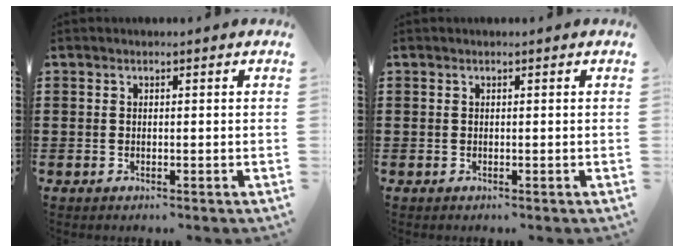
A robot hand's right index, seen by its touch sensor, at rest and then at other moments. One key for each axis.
{"total": 0.0}